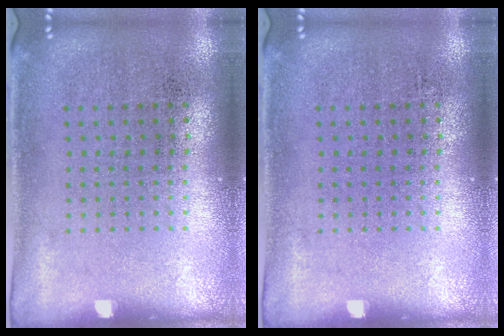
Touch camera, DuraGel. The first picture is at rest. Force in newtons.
{"total": 0.0}